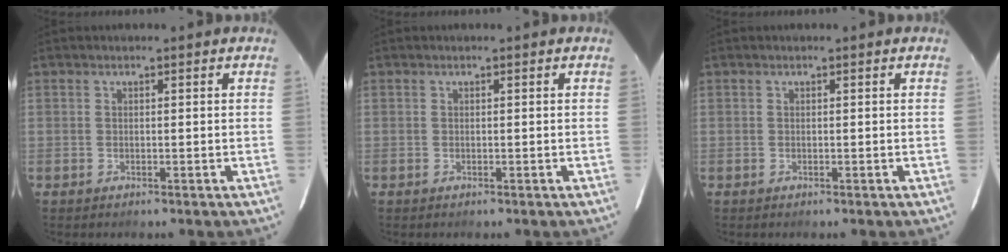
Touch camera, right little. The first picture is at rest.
{"total": 0.0}
{"total": 0.0}